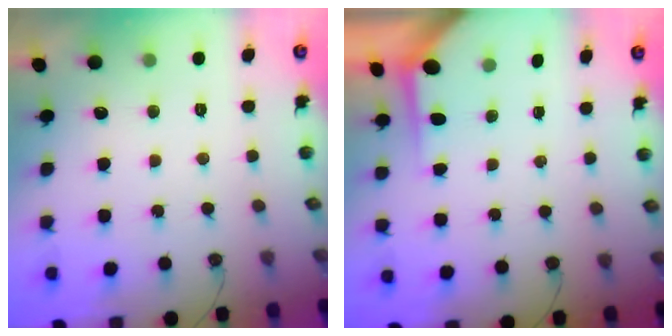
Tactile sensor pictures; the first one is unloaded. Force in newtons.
{"total": 3.6, "press": 3.6, "slide": 0.3}